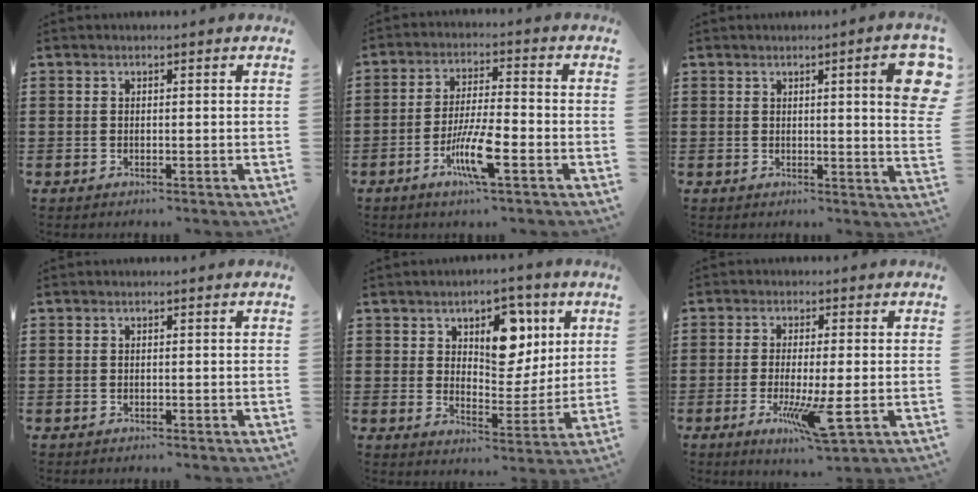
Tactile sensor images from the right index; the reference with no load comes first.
{"total": 8.1, "force": [-3.5, 1.3, 7.2], "torque": [-0.146, -0.014, -0.065]}
{"total": 6.4, "force": [2.4, 0.7, 5.9], "torque": [-0.080, -0.010, 0.033]}
{"total": 0.0}
{"total": 8.2, "force": [4.3, 4.9, 4.8], "torque": [-0.077, -0.007, 0.069]}
{"total": 7.4, "force": [-2.3, 0.8, 7.0], "torque": [-0.138, -0.025, -0.039]}